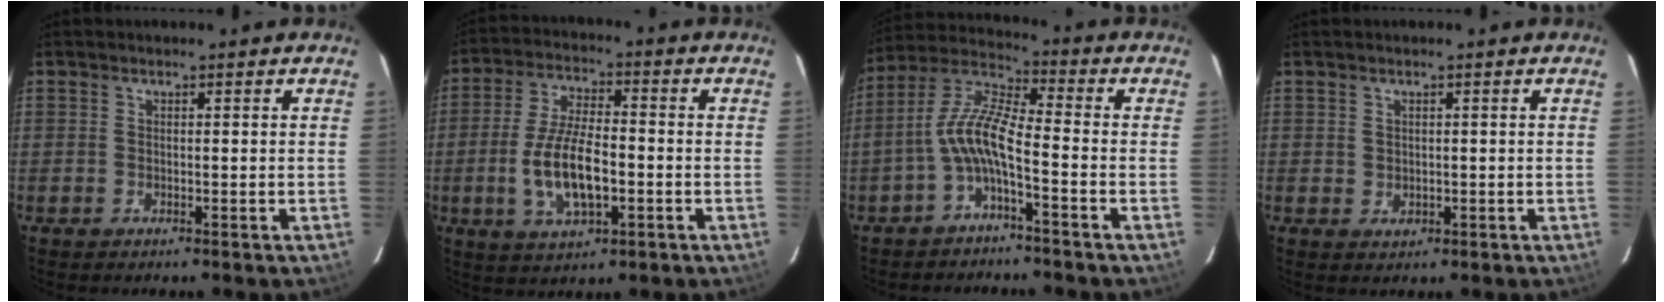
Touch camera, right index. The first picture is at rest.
{"total": 11.6, "force": [-2.7, 4.5, 10.4], "torque": [-0.209, -0.002, -0.045]}
{"total": 8.0, "force": [-3.2, 1.5, 7.2], "torque": [-0.170, 0.017, -0.064]}
{"total": 1.3, "force": [0.4, 1.2, 0.4], "torque": [-0.002, 0.004, 0.011]}